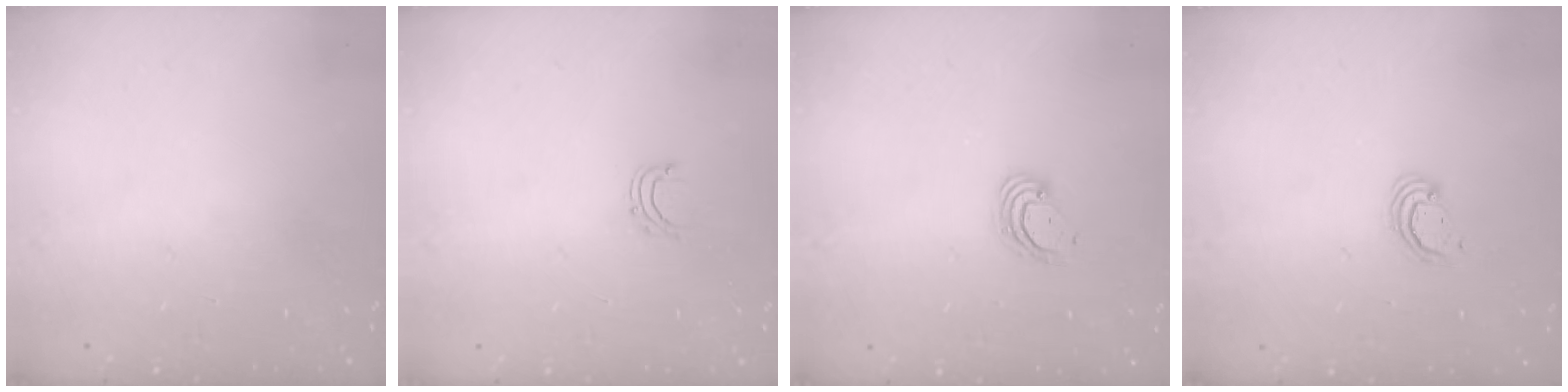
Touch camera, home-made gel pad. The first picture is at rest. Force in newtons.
{"total": 4.2, "press": 4.2, "slide": 0.3}
{"total": 3.4, "press": 3.4, "slide": 0.2}
{"total": 2.5, "press": 2.5, "slide": 0.2}